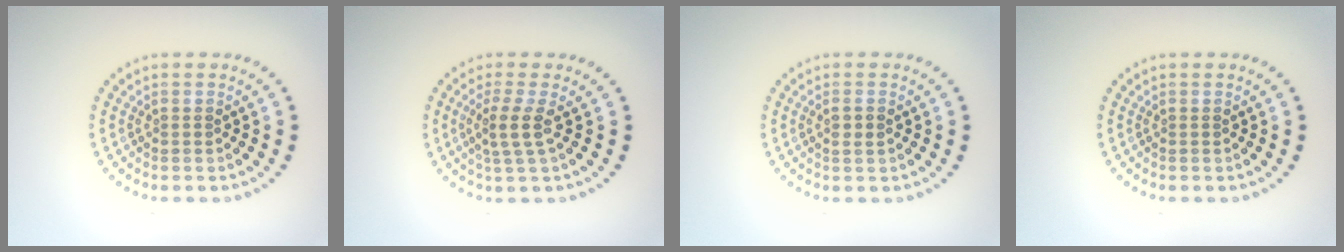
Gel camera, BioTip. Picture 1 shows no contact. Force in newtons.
{"total": 2.3, "press": 1.6, "slide": 1.6}
{"total": 1.1, "press": 1.0, "slide": 0.3}
{"total": 0.0}